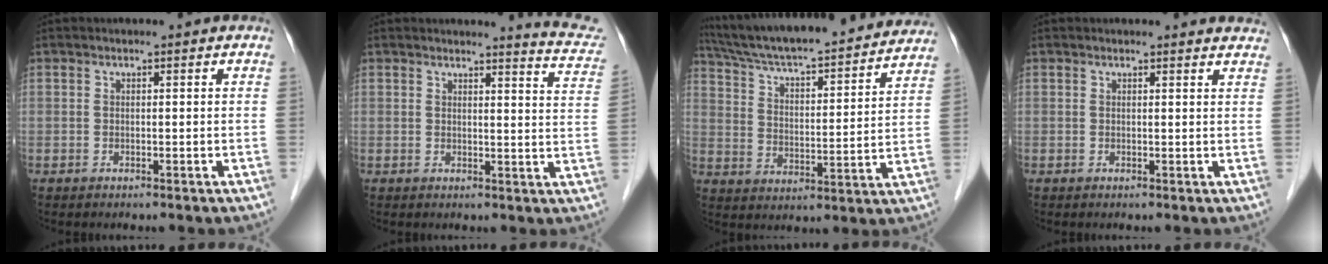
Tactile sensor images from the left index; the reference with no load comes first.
{"total": 7.1, "force": [6.9, 0.2, 1.5], "torque": [-0.013, -0.040, 0.055]}
{"total": 26.8, "force": [24.2, 3.0, 11.1], "torque": [-0.185, -0.007, 0.340]}
{"total": 4.7, "force": [4.6, 0.6, 0.6], "torque": [-0.001, -0.004, 0.031]}